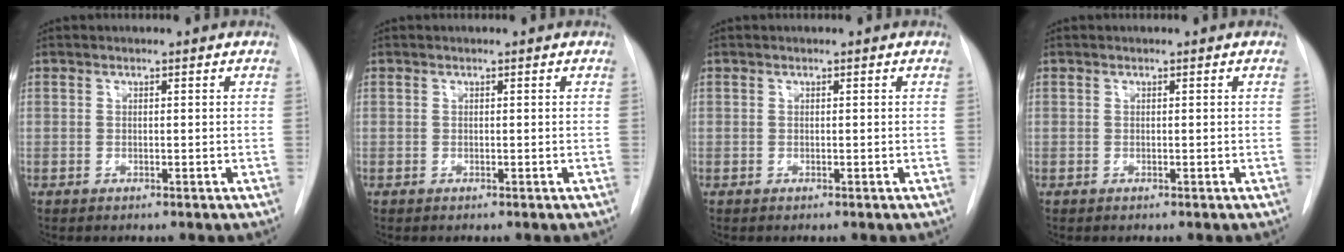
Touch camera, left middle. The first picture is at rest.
{"total": 0.0}
{"total": 0.0}
{"total": 0.0}